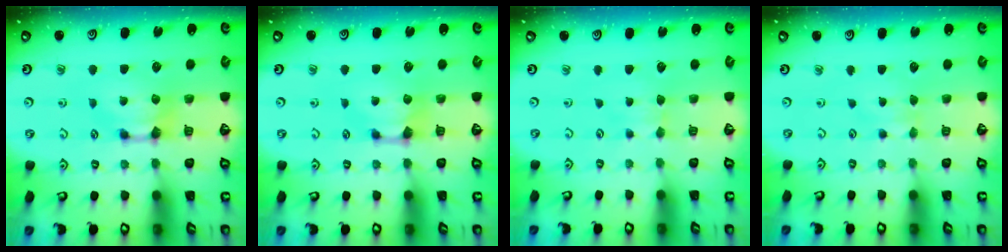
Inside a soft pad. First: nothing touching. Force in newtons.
{"total": 0.0}
{"total": 2.2, "press": 2.2, "slide": 0.4}
{"total": 2.4, "press": 2.3, "slide": 0.5}